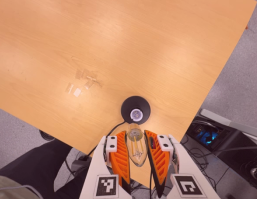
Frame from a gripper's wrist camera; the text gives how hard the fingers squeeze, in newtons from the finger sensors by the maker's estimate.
{"total": 21.6, "left": 24.3, "right": 18.9}